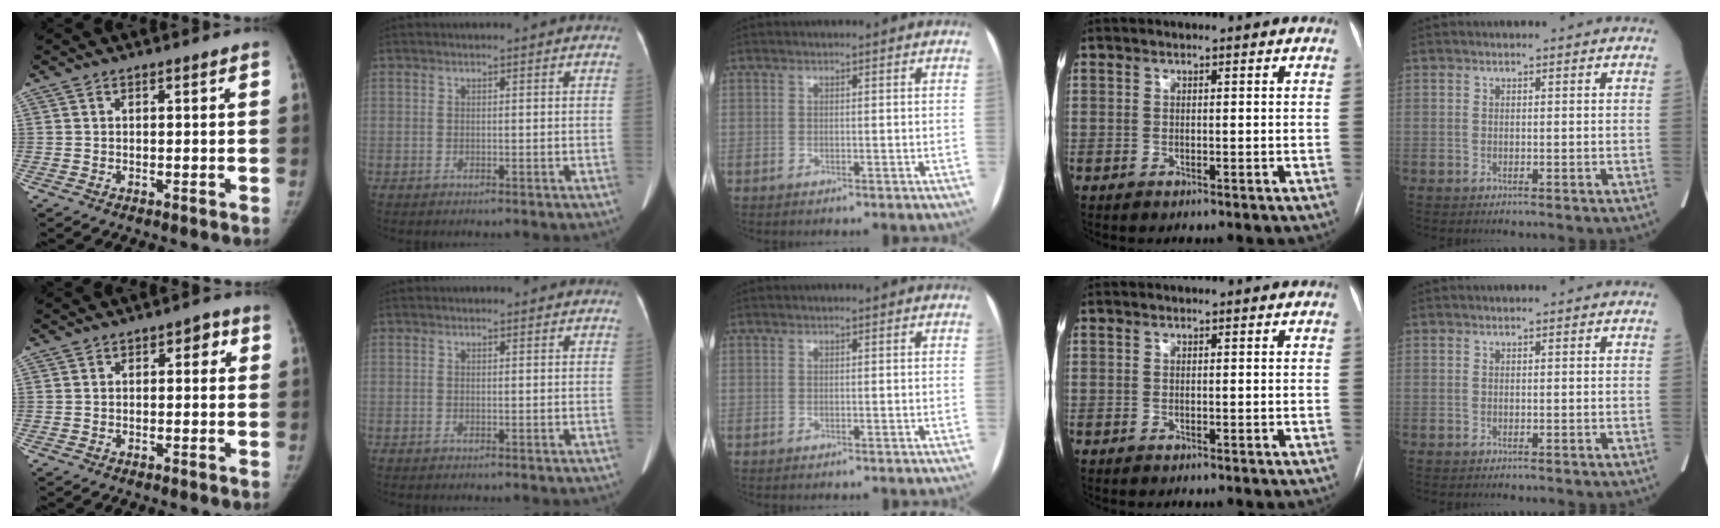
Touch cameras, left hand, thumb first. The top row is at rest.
{"thumb": {"total": 2.5, "force": [0.4, 1.6, 1.9], "torque": [0.000, 0.006, -0.004]}}